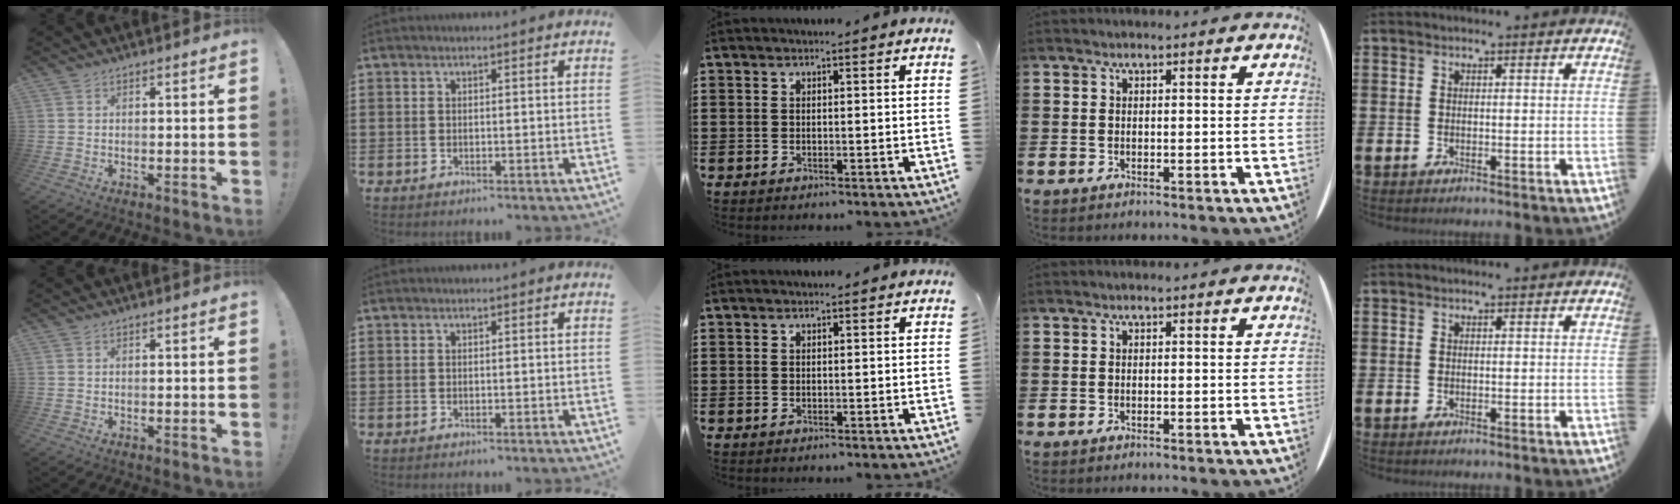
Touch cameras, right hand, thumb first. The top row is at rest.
{}